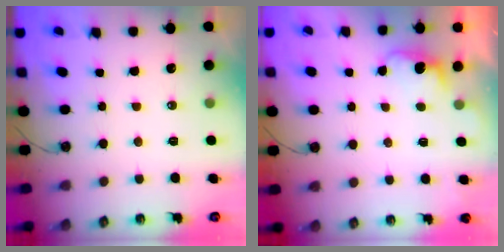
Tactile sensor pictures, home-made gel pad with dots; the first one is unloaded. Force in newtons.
{"total": 1.2, "press": 1.0, "slide": 0.8}